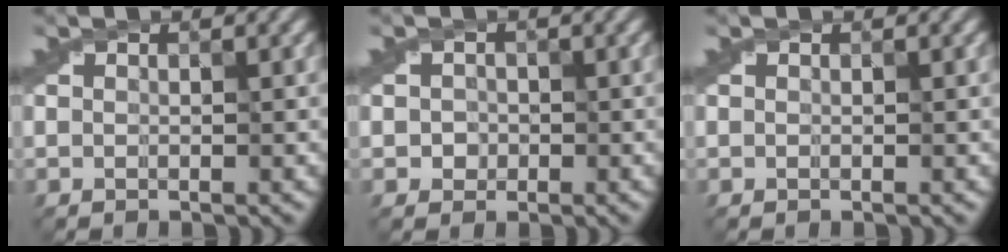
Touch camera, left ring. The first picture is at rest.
{"total": 1.1, "force": [0.0, 1.1, 0.1], "torque": [0.010, -0.001, -0.004]}
{"total": 0.0}